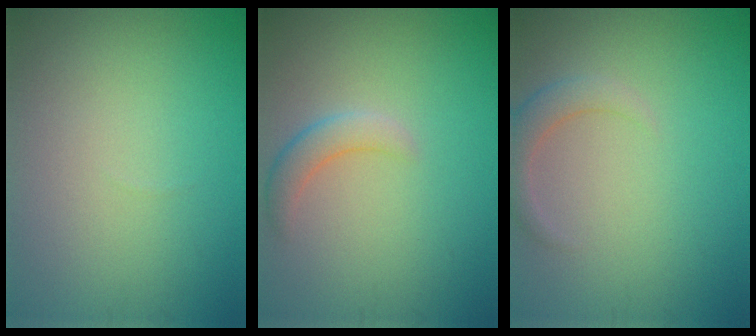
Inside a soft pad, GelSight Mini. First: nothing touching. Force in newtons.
{"total": 2.2, "press": 2.2, "slide": 0.1}
{"total": 2.2, "press": 2.2, "slide": 0.2}